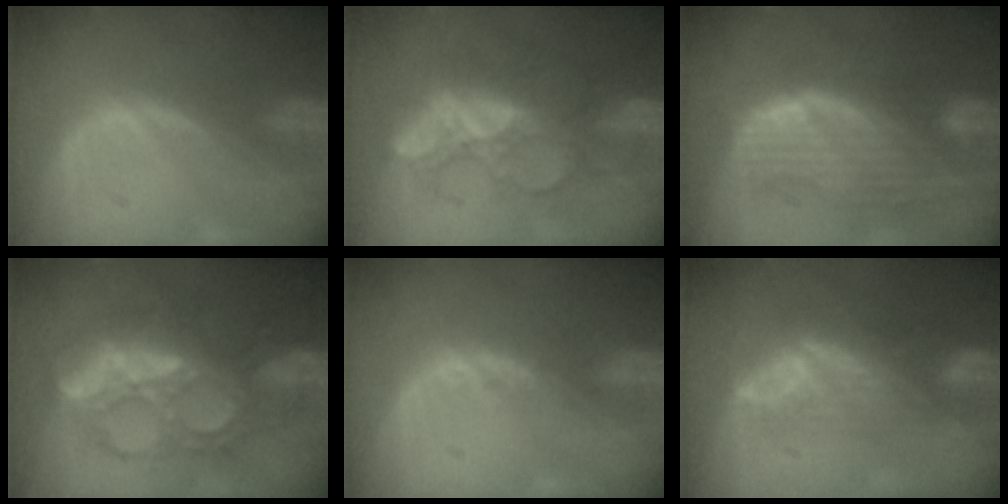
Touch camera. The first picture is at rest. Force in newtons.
{"total": 9.2, "press": 8.6, "slide": 3.4}
{"total": 10.5, "press": 9.1, "slide": 5.3}
{"total": 10.6, "press": 10.5, "slide": 0.7}
{"total": 1.8, "press": 1.5, "slide": 1.0}
{"total": 7.8, "press": 6.7, "slide": 4.1}